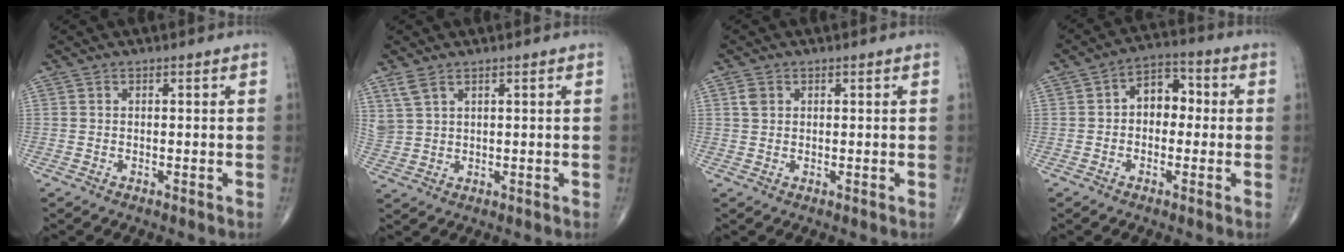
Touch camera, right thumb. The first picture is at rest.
{"total": 3.6, "force": [2.5, 1.6, 2.0], "torque": [-0.047, -0.005, 0.065]}
{"total": 1.8, "force": [0.7, 1.4, 0.9], "torque": [-0.015, 0.001, 0.012]}
{"total": 7.2, "force": [0.2, 5.1, 5.1], "torque": [-0.047, 0.028, -0.010]}